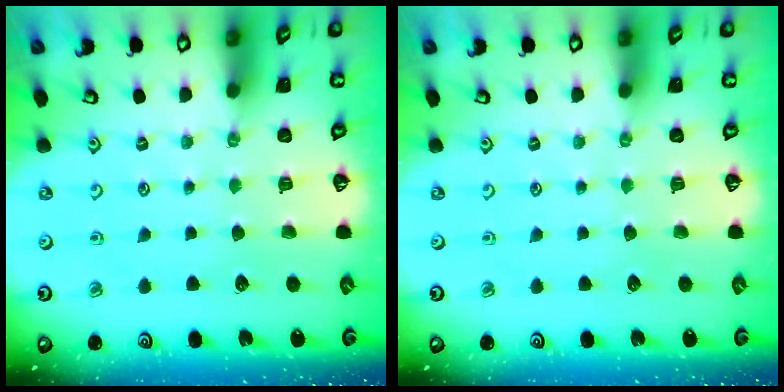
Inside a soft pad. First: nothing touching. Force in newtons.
{"total": 0.0}